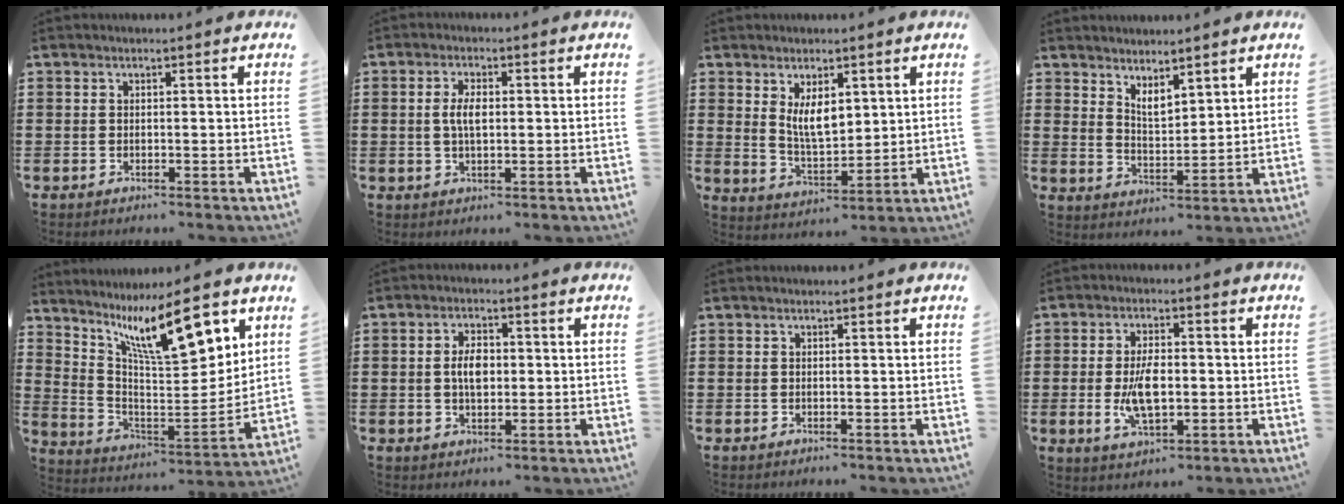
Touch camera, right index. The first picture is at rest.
{"total": 3.6, "force": [0.2, 1.4, 3.3], "torque": [-0.073, 0.002, -0.001]}
{"total": 5.6, "force": [2.3, 2.5, 4.4], "torque": [-0.085, -0.004, 0.040]}
{"total": 3.5, "force": [3.4, 0.6, 0.8], "torque": [-0.026, -0.009, 0.063]}
{"total": 13.2, "force": [8.1, 3.7, 9.7], "torque": [-0.172, -0.028, 0.137]}
{"total": 4.2, "force": [0.1, 2.3, 3.5], "torque": [-0.062, 0.006, -0.002]}
{"total": 0.0}
{"total": 7.0, "force": [-0.8, 3.3, 6.1], "torque": [-0.135, -0.004, -0.018]}